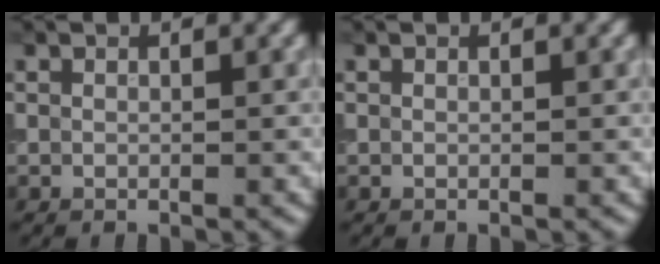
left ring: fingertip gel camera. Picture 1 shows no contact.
{"total": 0.0}